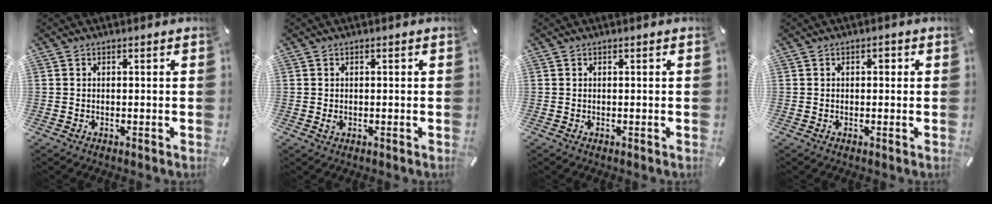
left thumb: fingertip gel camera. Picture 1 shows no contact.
{"total": 0.9, "force": [-0.1, 0.8, 0.5], "torque": [-0.002, -0.002, -0.004]}
{"total": 0.0}
{"total": 1.4, "force": [0.1, 1.1, 0.9], "torque": [-0.011, 0.005, -0.003]}